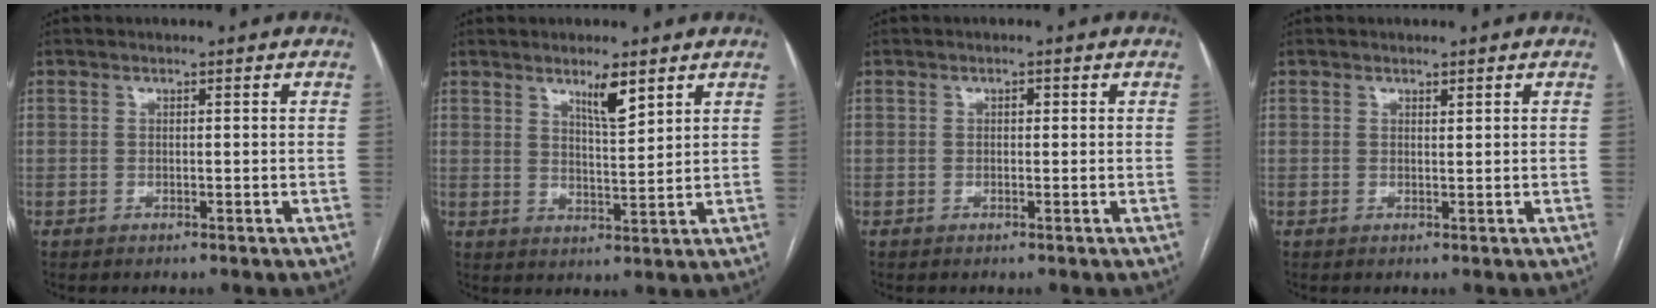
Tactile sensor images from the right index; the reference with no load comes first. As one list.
[{"total": 4.9, "force": [3.2, 0.7, 3.6], "torque": [-0.065, -0.005, 0.058]}, {"total": 0.8, "force": [0.2, 0.4, 0.6], "torque": [-0.009, 0.002, 0.001]}, {"total": 0.5, "force": [0.5, 0.1, 0.3], "torque": [-0.006, -0.004, 0.007]}]